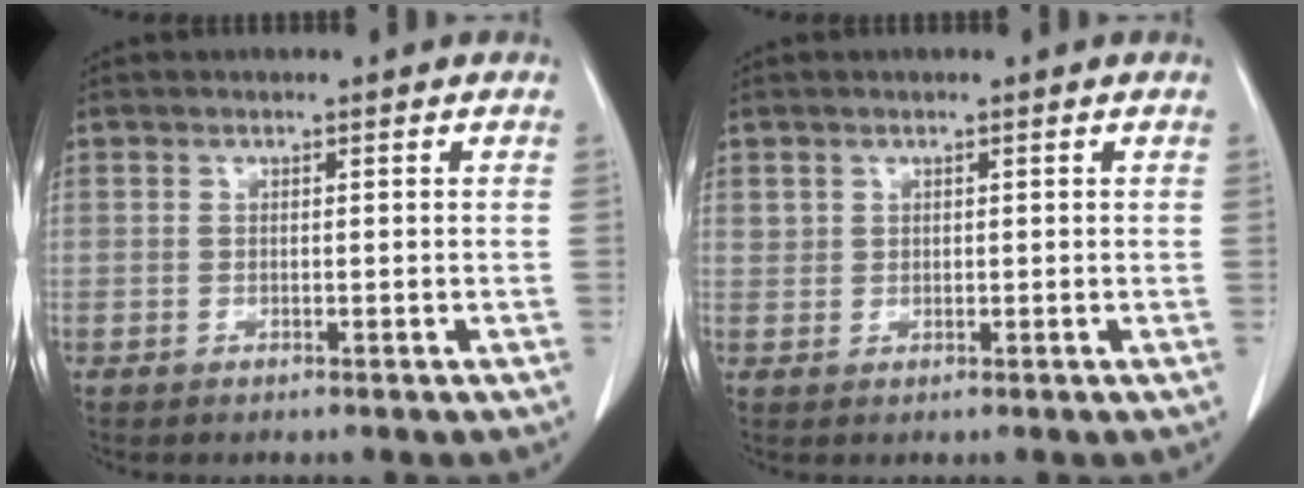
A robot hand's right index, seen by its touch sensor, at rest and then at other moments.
{"total": 1.3, "force": [0.7, 1.0, 0.1], "torque": [0.011, 0.002, 0.007]}